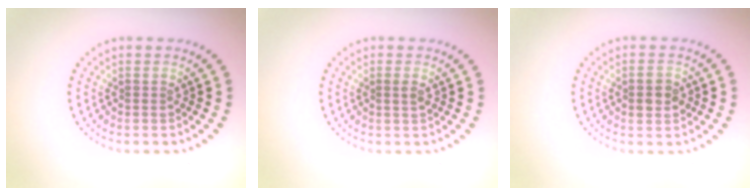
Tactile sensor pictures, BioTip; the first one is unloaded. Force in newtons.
{"total": 0.8, "press": 0.7, "slide": 0.2}
{"total": 2.5, "press": 2.5, "slide": 0.2}